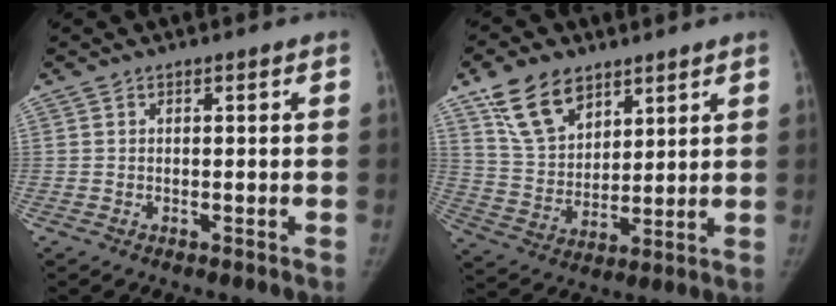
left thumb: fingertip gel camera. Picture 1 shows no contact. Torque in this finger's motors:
{"motor_torque": [1.40, 0.35, 0.94, -1.50, 0.37]}